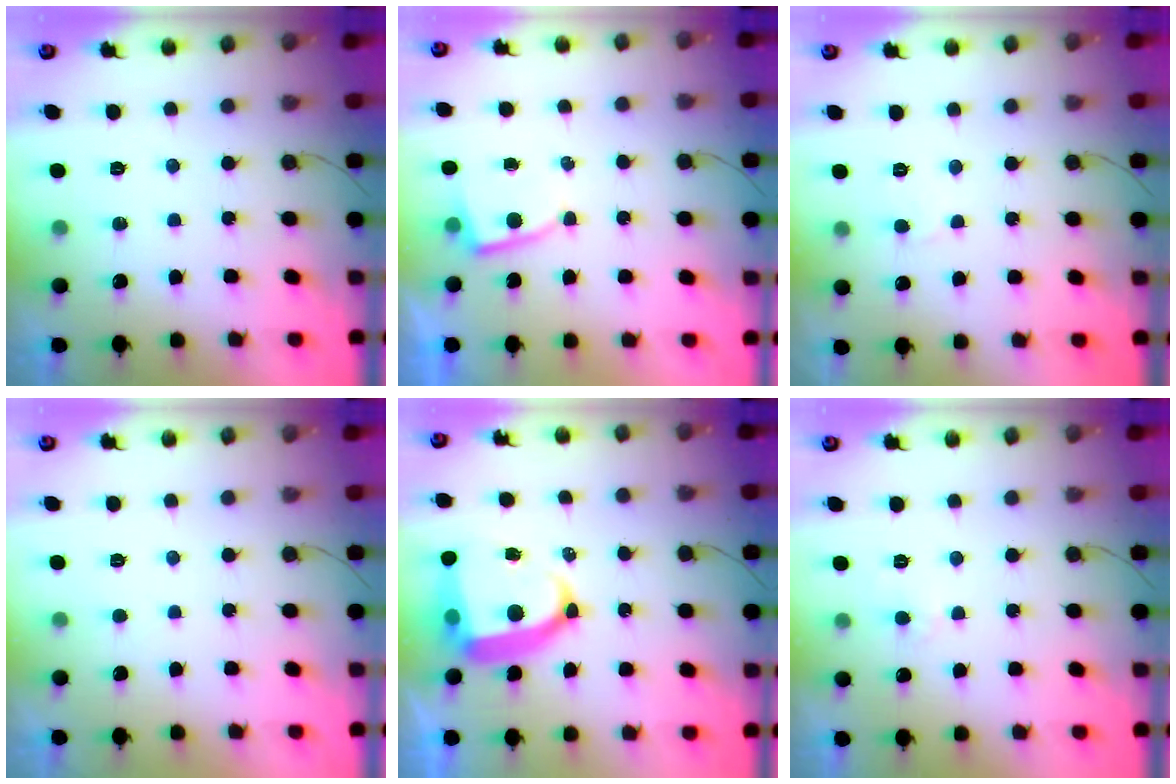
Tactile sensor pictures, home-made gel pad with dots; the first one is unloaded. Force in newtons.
{"total": 4.1, "press": 4.1, "slide": 0.4}
{"total": 3.9, "press": 3.9, "slide": 0.4}
{"total": 1.7, "press": 1.6, "slide": 0.2}
{"total": 15.2, "press": 15.1, "slide": 1.7}
{"total": 3.2, "press": 3.2, "slide": 0.3}